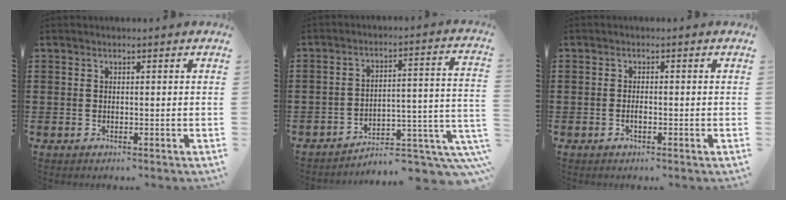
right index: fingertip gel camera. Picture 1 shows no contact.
{"total": 6.0, "force": [-5.1, 1.3, 2.8], "torque": [-0.042, -0.002, -0.099]}
{"total": 1.0, "force": [-0.4, 0.3, 0.8], "torque": [-0.018, -0.001, -0.006]}